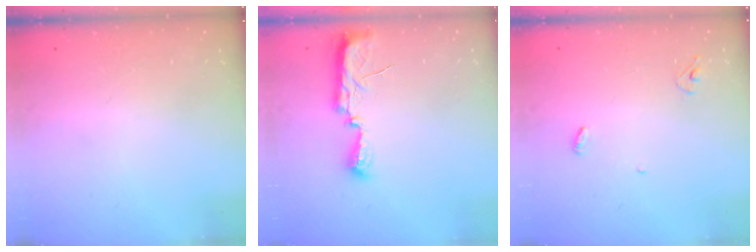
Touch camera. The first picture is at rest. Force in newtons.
{"total": 10.1, "press": 8.9, "slide": 4.8}
{"total": 3.5, "press": 3.5, "slide": 0.3}